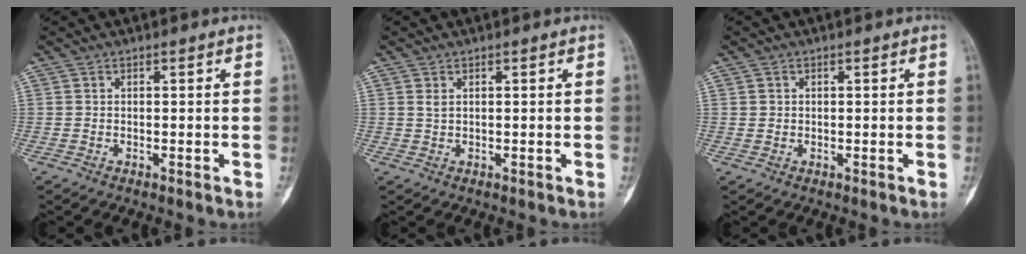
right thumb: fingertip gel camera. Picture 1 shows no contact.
{"total": 1.0, "force": [0.4, 0.6, 0.7], "torque": [-0.013, 0.004, 0.012]}
{"total": 1.0, "force": [0.2, 0.9, 0.3], "torque": [-0.001, 0.002, 0.005]}